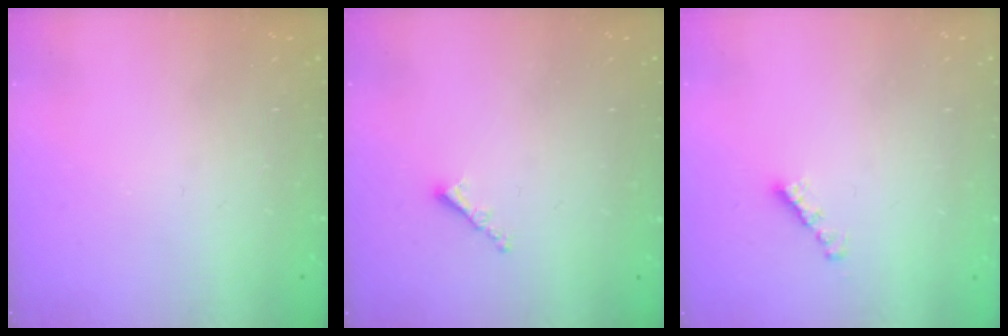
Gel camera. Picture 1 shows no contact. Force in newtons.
{"total": 1.2, "press": 1.1, "slide": 0.5}
{"total": 2.3, "press": 2.3, "slide": 0.2}